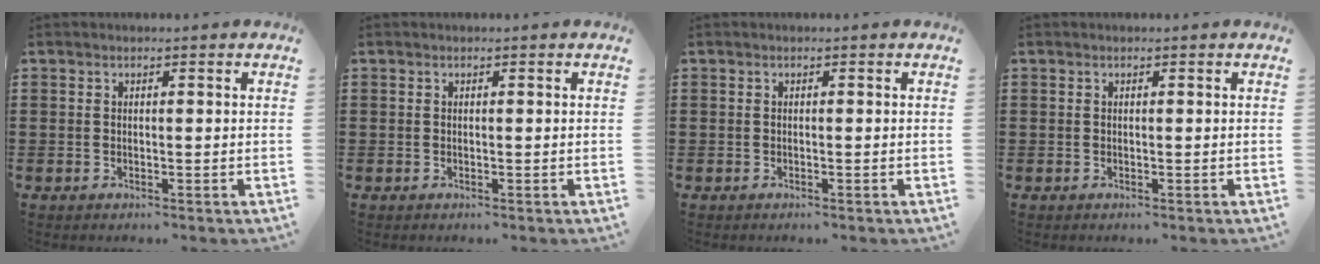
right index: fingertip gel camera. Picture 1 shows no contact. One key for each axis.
{"total": 0.0}
{"total": 0.0}
{"total": 0.0}